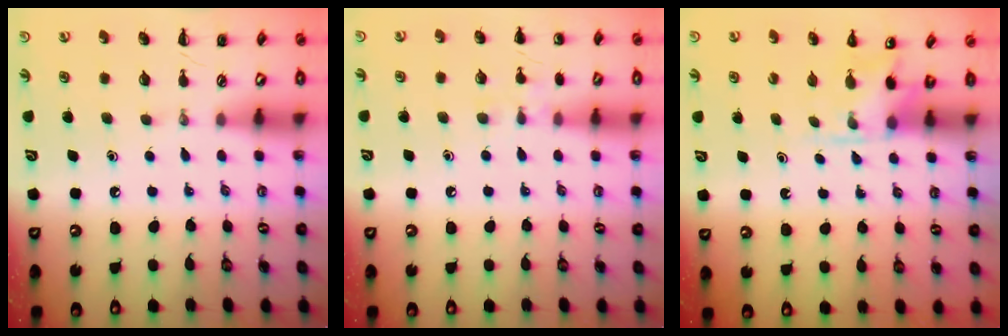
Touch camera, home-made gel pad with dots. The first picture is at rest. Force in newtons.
{"total": 6.3, "press": 6.0, "slide": 2.1}
{"total": 4.5, "press": 4.3, "slide": 1.3}